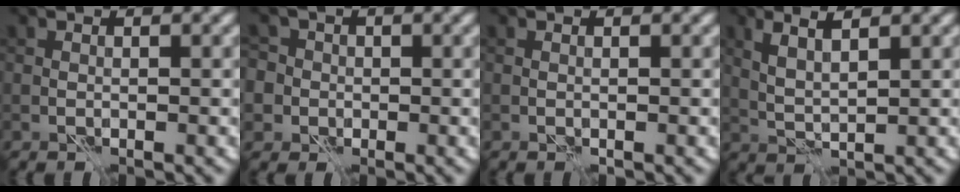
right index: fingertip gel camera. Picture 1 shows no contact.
{"total": 6.0, "force": [-0.3, 5.7, 1.8], "torque": [-0.031, 0.025, -0.041]}
{"total": 0.0}
{"total": 2.9, "force": [1.5, 0.6, 2.4], "torque": [-0.054, -0.002, 0.032]}